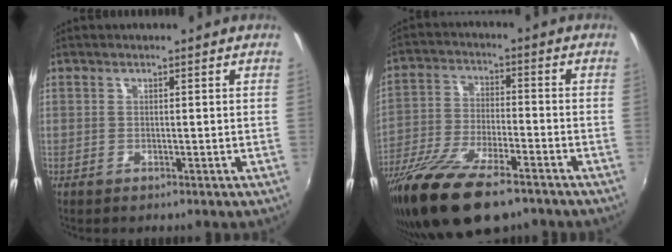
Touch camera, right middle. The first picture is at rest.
{"total": 16.7, "force": [-12.0, 4.8, 10.6], "torque": [-0.217, -0.049, -0.219]}